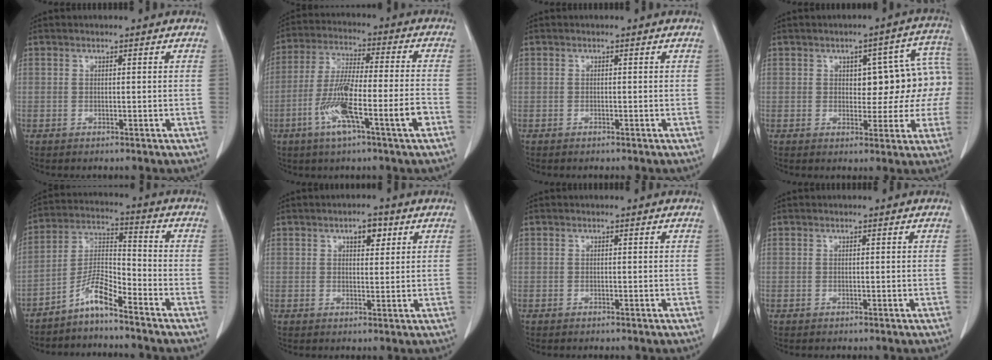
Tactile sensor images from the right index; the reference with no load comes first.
{"total": 12.6, "force": [-5.1, 0.4, 11.5], "torque": [-0.219, -0.002, -0.092]}
{"total": 0.0}
{"total": 10.1, "force": [0.7, 5.2, 8.7], "torque": [-0.078, 0.045, 0.011]}
{"total": 6.5, "force": [-5.0, 0.6, 4.1], "torque": [-0.090, 0.005, -0.100]}
{"total": 3.3, "force": [1.7, 1.5, 2.4], "torque": [-0.035, 0.003, 0.025]}
{"total": 0.0}
{"total": 0.0}